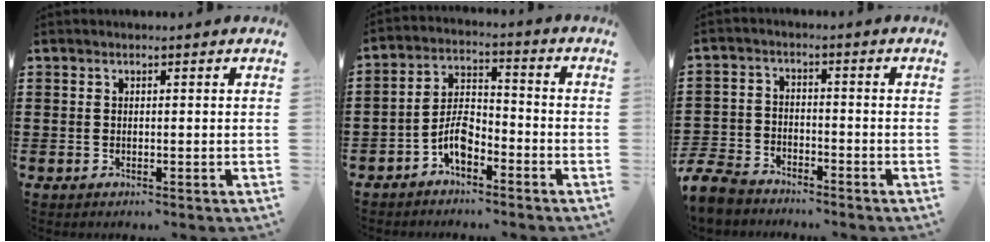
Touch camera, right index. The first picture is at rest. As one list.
[{"total": 5.6, "force": [-3.3, 2.5, 3.8], "torque": [-0.079, 0.008, -0.064]}, {"total": 5.7, "force": [-5.4, 1.5, 1.0], "torque": [-0.050, -0.002, -0.115]}]